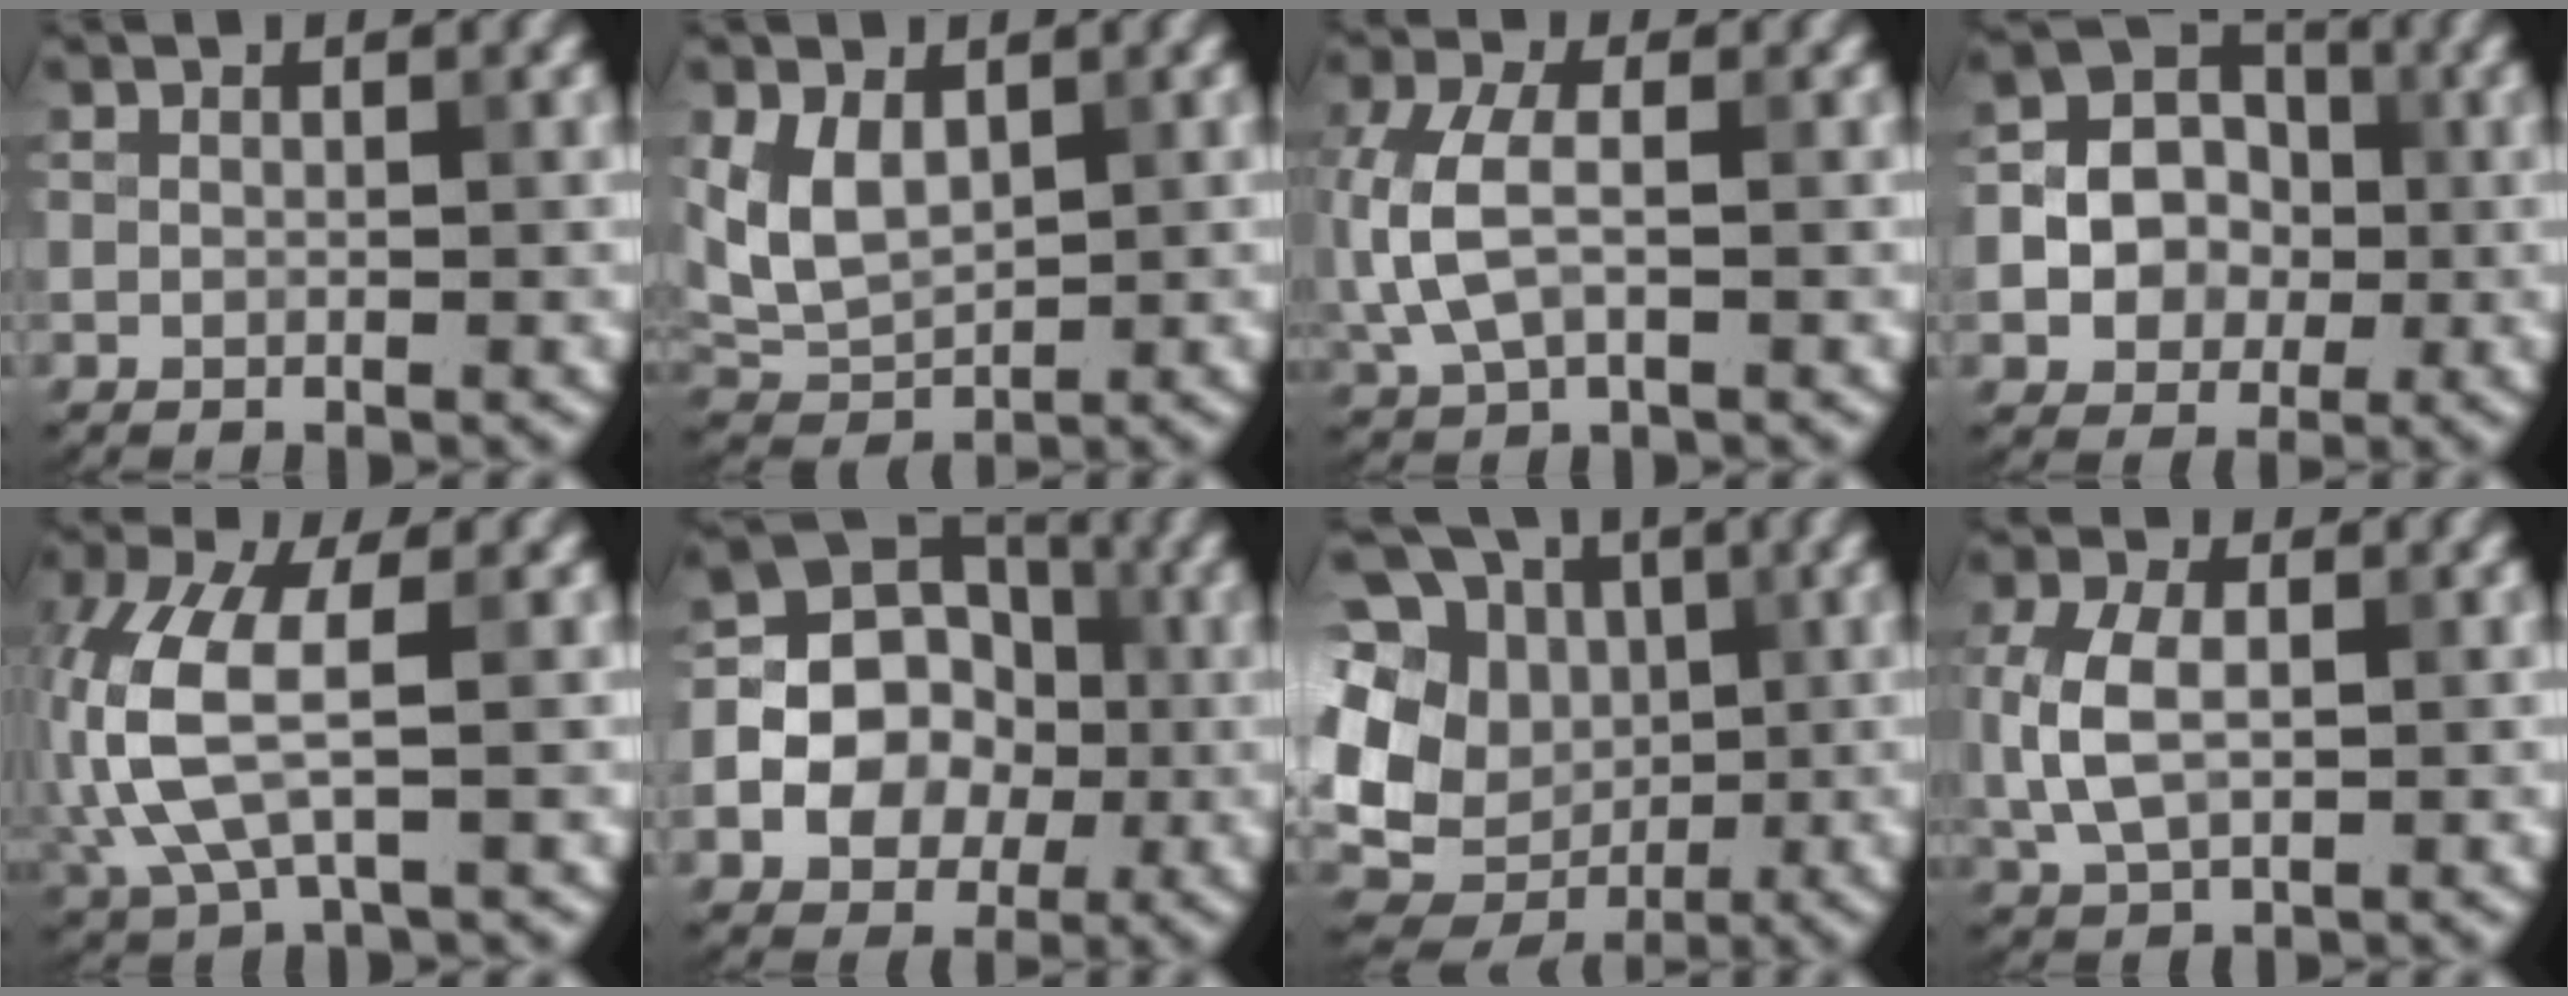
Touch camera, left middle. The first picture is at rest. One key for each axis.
{"total": 4.3, "fx": 1.2, "fy": 2.8, "fz": 3.0, "tx": -0.070, "ty": -0.002, "tz": 0.028}
{"total": 5.3, "fx": -0.2, "fy": 3.1, "fz": 4.3, "tx": -0.116, "ty": 0.002, "tz": -0.006}
{"total": 7.4, "fx": -0.7, "fy": 6.5, "fz": 3.5, "tx": -0.053, "ty": 0.012, "tz": -0.027}
{"total": 6.8, "fx": -0.1, "fy": 3.0, "fz": 6.1, "tx": -0.160, "ty": 0.004, "tz": -0.002}
{"total": 10.2, "fx": -1.9, "fy": 8.6, "fz": 5.1, "tx": -0.076, "ty": 0.006, "tz": -0.051}
{"total": 12.9, "fx": 1.6, "fy": 10.9, "fz": 6.7, "tx": -0.141, "ty": 0.013, "tz": 0.016}
{"total": 5.1, "fx": 0.1, "fy": 3.3, "fz": 3.9, "tx": -0.094, "ty": 0.002, "tz": 0.003}